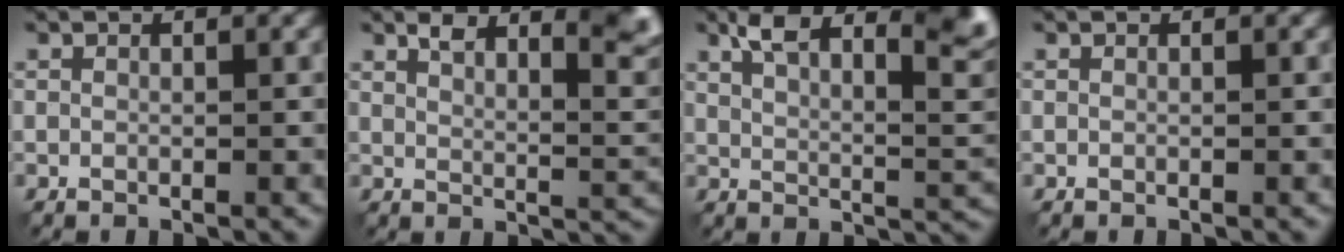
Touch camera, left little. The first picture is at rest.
{"total": 5.7, "force": [3.4, 1.6, 4.2], "torque": [-0.051, 0.004, 0.052]}
{"total": 8.8, "force": [4.9, 2.7, 6.8], "torque": [-0.101, 0.013, 0.081]}
{"total": 0.0}